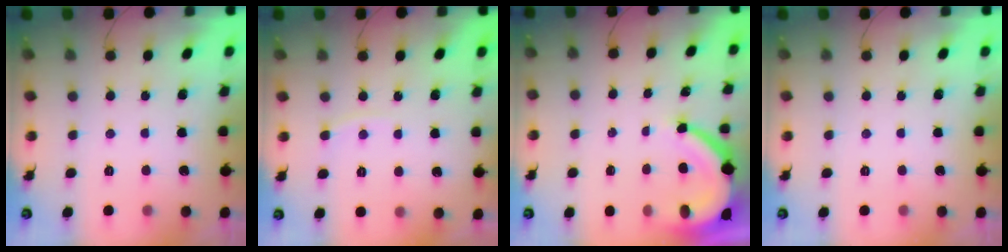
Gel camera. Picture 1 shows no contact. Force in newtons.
{"total": 4.1, "press": 4.1, "slide": 0.6}
{"total": 7.2, "press": 7.2, "slide": 0.7}
{"total": 0.0}